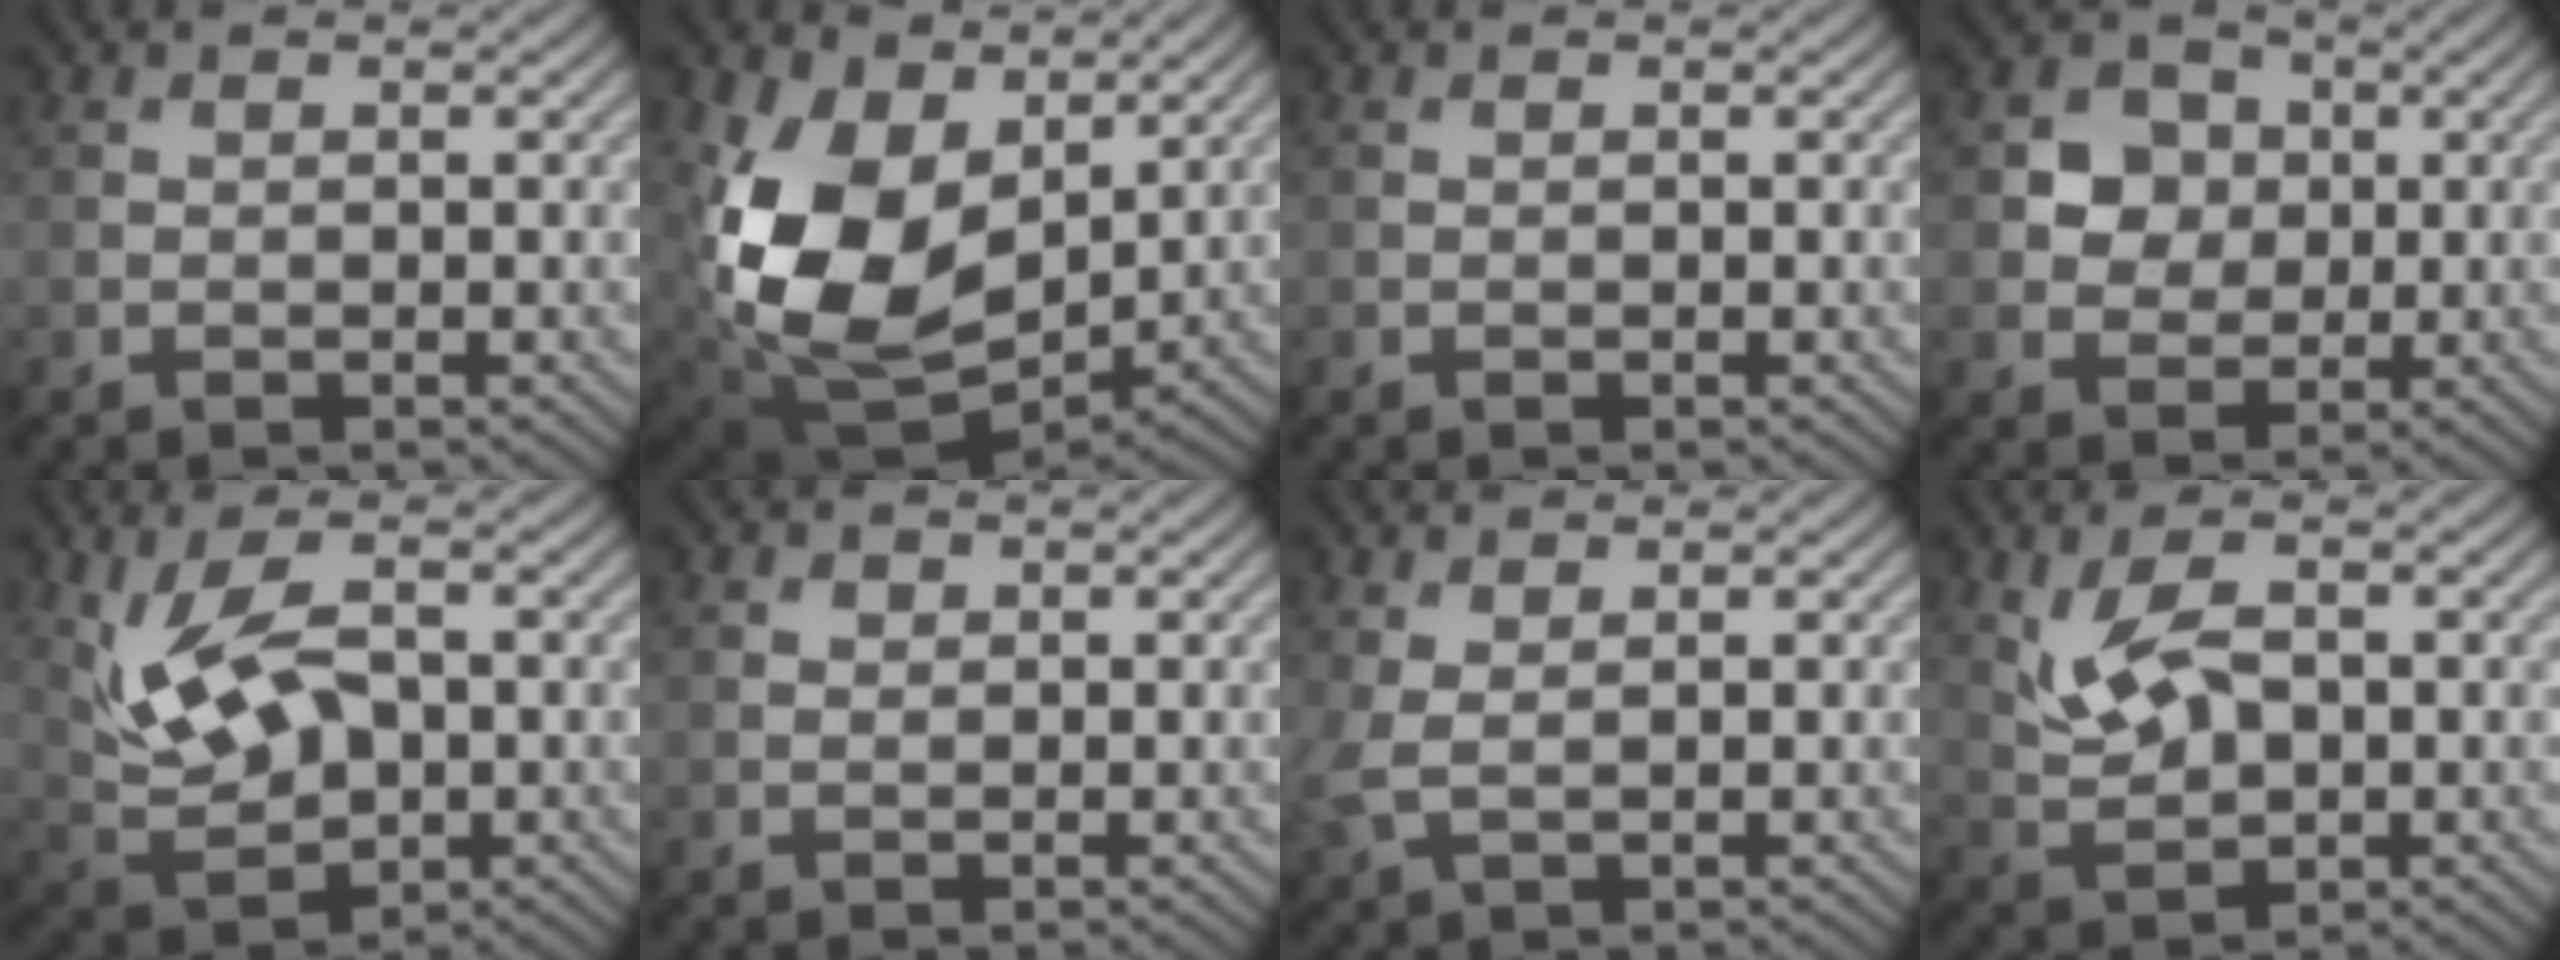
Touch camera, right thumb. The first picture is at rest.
{"total": 13.5, "force": [2.7, 9.3, 9.3], "torque": [-0.218, -0.012, 0.057]}
{"total": 0.0}
{"total": 4.9, "force": [0.8, 4.4, 2.0], "torque": [-0.042, 0.007, 0.001]}
{"total": 9.0, "force": [2.2, 4.6, 7.4], "torque": [-0.156, 0.005, 0.036]}
{"total": 0.6, "force": [0.4, 0.4, 0.1], "torque": [-0.002, -0.003, 0.008]}
{"total": 2.8, "force": [1.2, 1.1, 2.2], "torque": [-0.066, 0.001, 0.025]}
{"total": 5.9, "force": [1.7, 3.0, 4.7], "torque": [-0.106, 0.002, 0.035]}